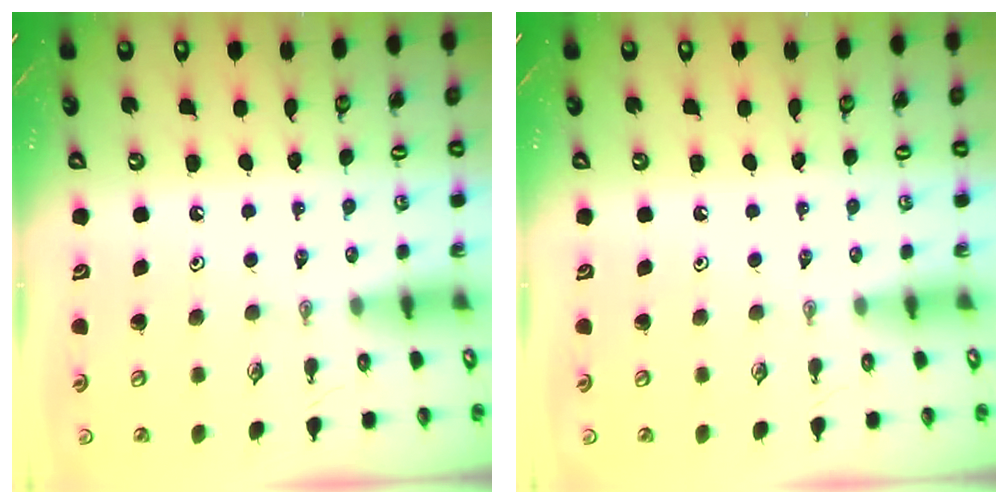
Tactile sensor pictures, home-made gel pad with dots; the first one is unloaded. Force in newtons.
{"total": 0.0}